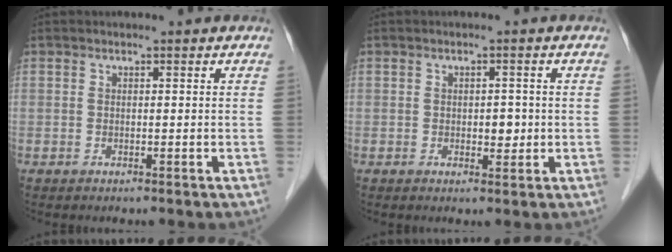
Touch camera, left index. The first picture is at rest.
{"total": 2.1, "force": [-0.1, 1.3, 1.6], "torque": [-0.021, 0.000, 0.002]}